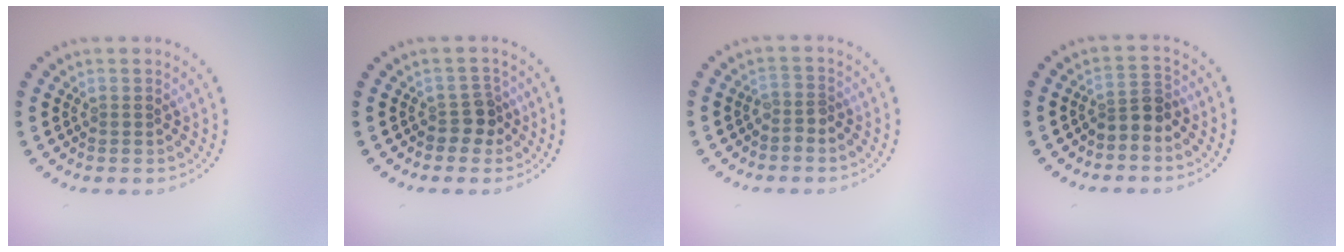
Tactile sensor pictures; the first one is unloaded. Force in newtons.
{"total": 2.0, "press": 1.7, "slide": 1.2}
{"total": 1.4, "press": 1.0, "slide": 0.9}
{"total": 2.2, "press": 1.8, "slide": 1.4}